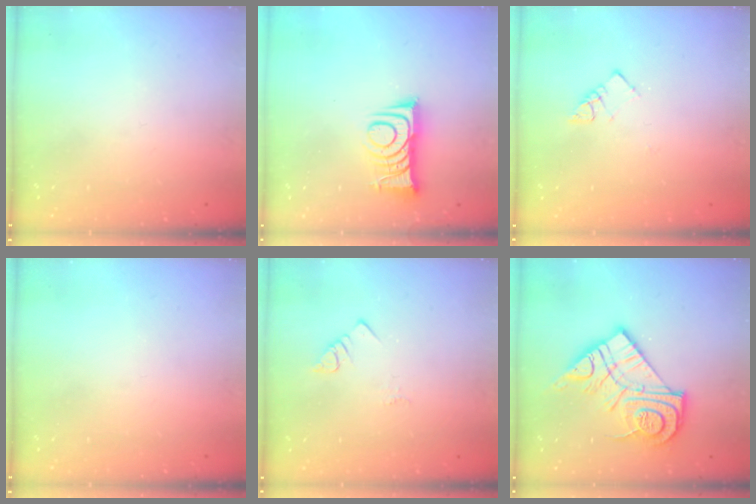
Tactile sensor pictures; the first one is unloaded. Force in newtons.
{"total": 11.6, "press": 11.5, "slide": 0.9}
{"total": 3.7, "press": 3.7, "slide": 0.2}
{"total": 0.0}
{"total": 2.1, "press": 2.1, "slide": 0.4}
{"total": 18.5, "press": 18.5, "slide": 1.5}